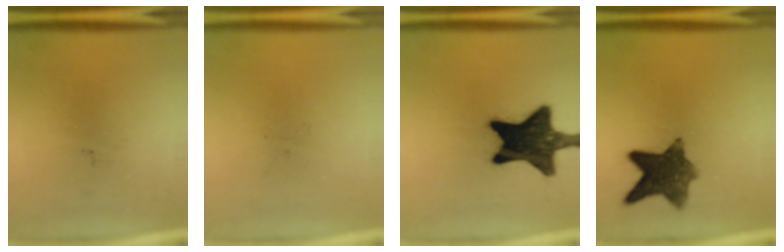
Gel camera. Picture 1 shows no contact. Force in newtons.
{"total": 0.0}
{"total": 16.7}
{"total": 9.5}